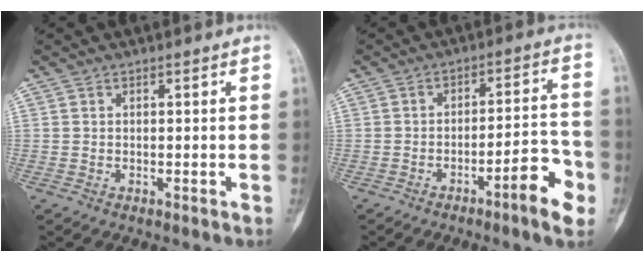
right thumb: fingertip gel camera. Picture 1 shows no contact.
{"total": 9.6, "force": [-4.6, 1.8, 8.2], "torque": [-0.109, 0.033, -0.066]}